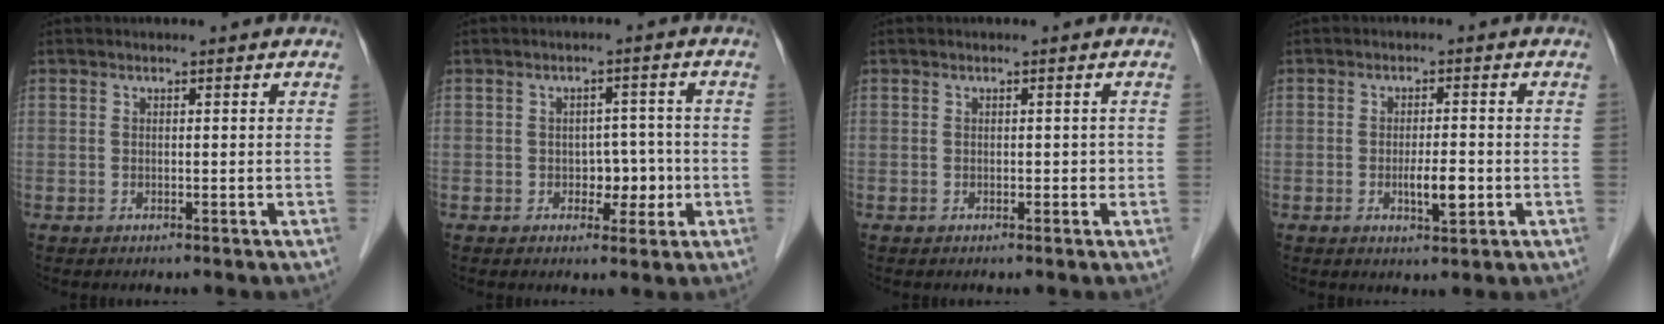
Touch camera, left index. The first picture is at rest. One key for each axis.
{"total": 3.9, "fx": -1.0, "fy": 2.7, "fz": 2.6, "tx": -0.030, "ty": 0.012, "tz": -0.009}
{"total": 0.7, "fx": 0.0, "fy": 0.6, "fz": 0.4, "tx": -0.001, "ty": 0.003, "tz": -0.002}
{"total": 3.8, "fx": -1.0, "fy": 0.9, "fz": 3.6, "tx": -0.063, "ty": -0.002, "tz": -0.012}